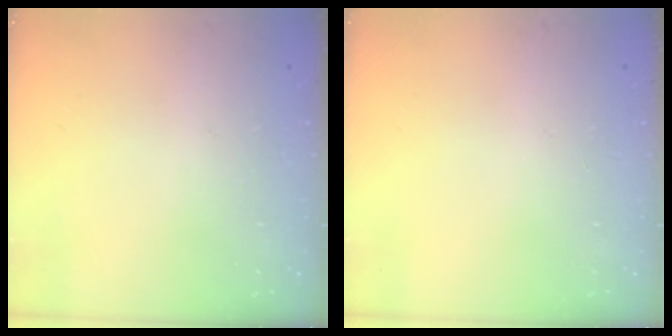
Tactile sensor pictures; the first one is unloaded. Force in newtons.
{"total": 0.0}